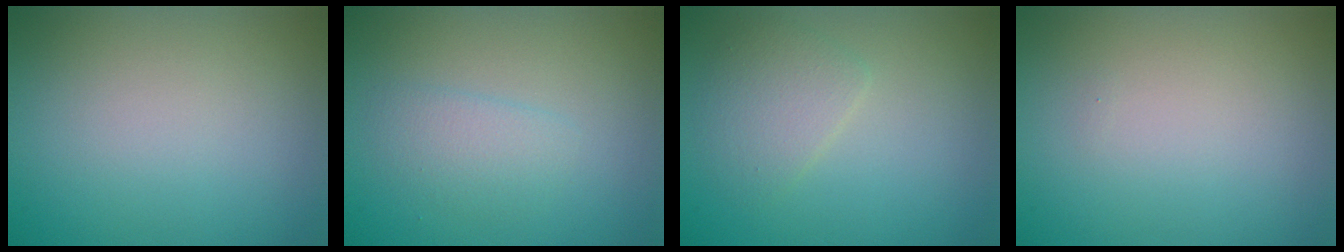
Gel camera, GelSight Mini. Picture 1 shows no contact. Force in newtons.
{"total": 2.0, "press": 2.0, "slide": 0.1}
{"total": 2.4, "press": 2.4, "slide": 0.1}
{"total": 0.0}